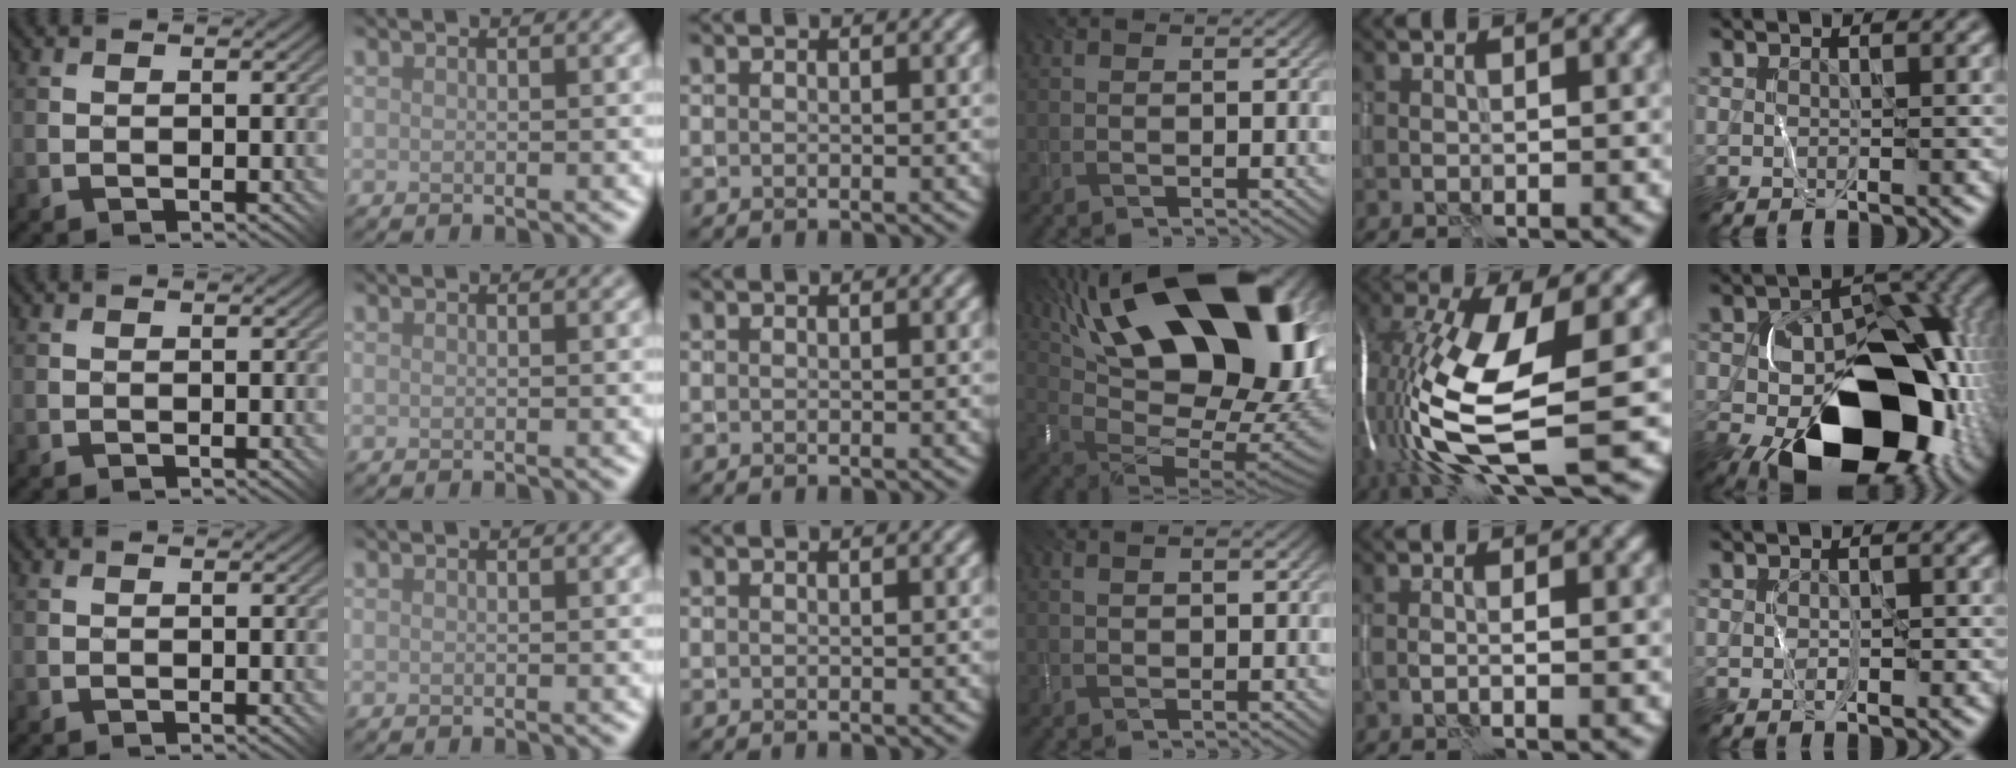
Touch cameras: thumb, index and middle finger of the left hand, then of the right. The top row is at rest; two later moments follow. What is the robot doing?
{"motion": "wrap", "object": "thread"}